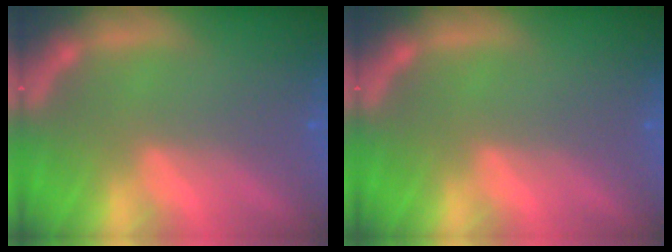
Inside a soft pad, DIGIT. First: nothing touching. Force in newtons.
{"total": 0.0}